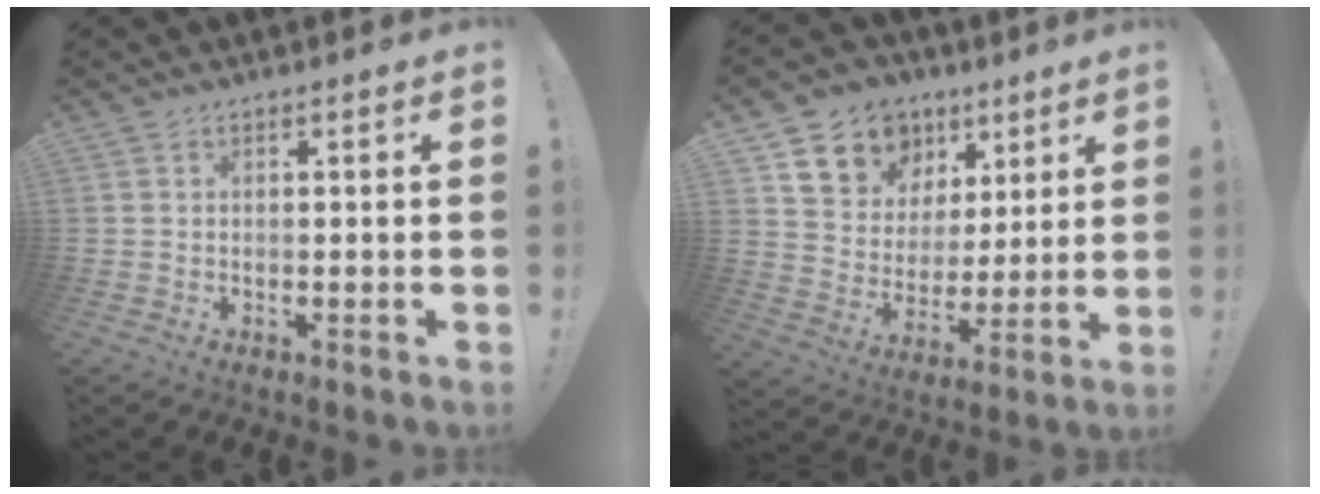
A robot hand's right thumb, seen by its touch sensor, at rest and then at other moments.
{"total": 13.3, "force": [7.7, 10.3, 3.4], "torque": [-0.064, -0.045, 0.158]}